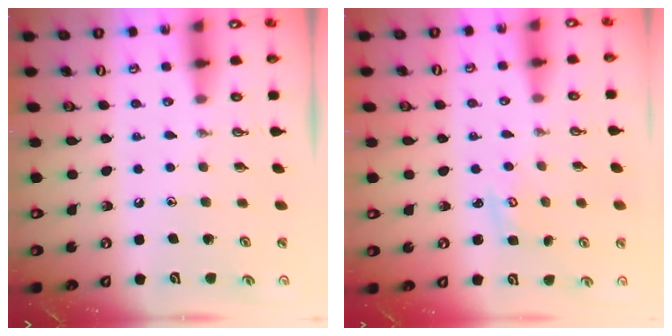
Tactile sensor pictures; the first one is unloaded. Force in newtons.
{"total": 1.7, "press": 1.7, "slide": 0.2}